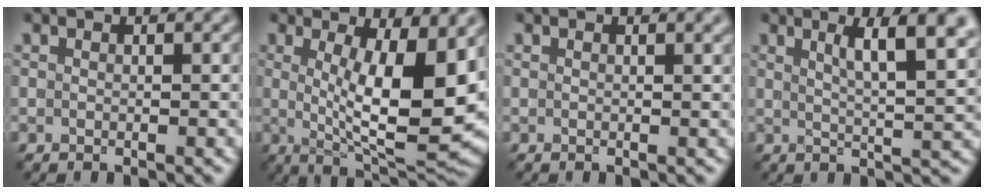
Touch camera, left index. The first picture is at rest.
{"total": 11.0, "force": [1.6, 3.2, 10.4], "torque": [-0.144, -0.017, 0.030]}
{"total": 1.3, "force": [1.0, 0.4, 0.7], "torque": [-0.003, 0.003, 0.009]}
{"total": 7.0, "force": [3.5, 1.7, 5.8], "torque": [-0.060, 0.007, 0.050]}